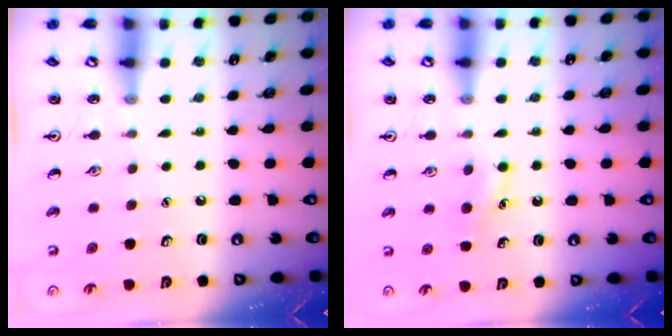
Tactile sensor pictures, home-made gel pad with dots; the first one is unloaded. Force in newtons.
{"total": 4.4, "press": 4.2, "slide": 1.3}